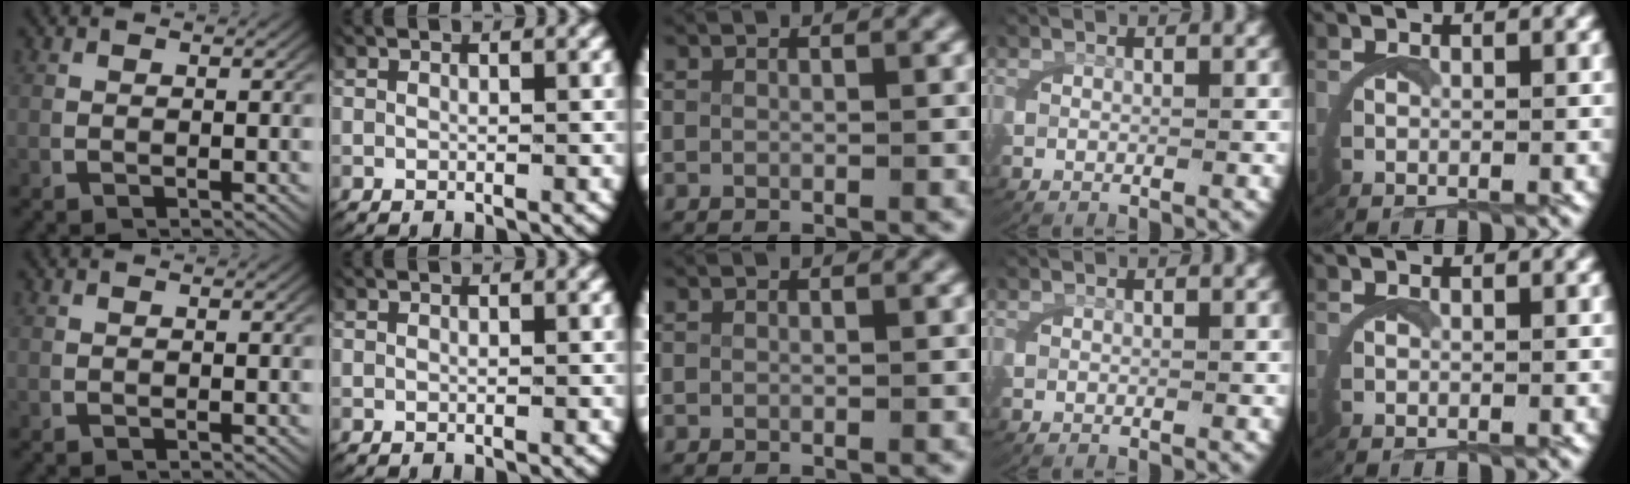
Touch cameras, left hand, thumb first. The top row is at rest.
{}